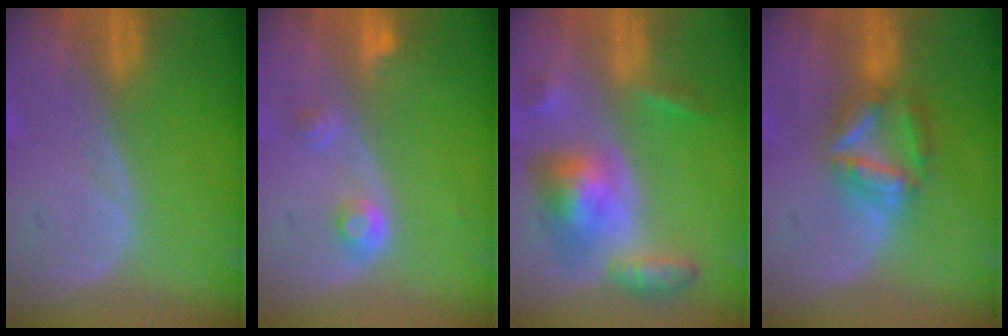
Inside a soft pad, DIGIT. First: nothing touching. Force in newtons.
{"total": 2.9, "press": 2.7, "slide": 1.0}
{"total": 8.1, "press": 8.1, "slide": 0.5}
{"total": 6.0, "press": 5.9, "slide": 1.0}